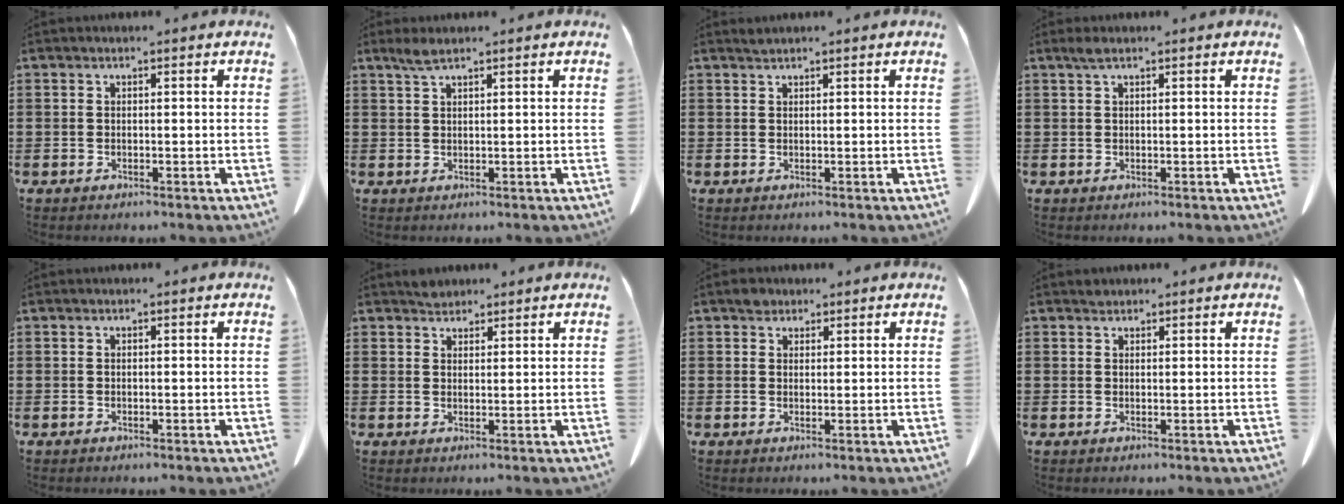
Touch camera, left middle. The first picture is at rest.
{"total": 2.2, "force": [1.5, 0.3, 1.6], "torque": [-0.035, 0.003, 0.026]}
{"total": 0.7, "force": [0.7, 0.1, 0.3], "torque": [-0.006, 0.000, 0.013]}
{"total": 1.3, "force": [0.6, 0.2, 1.1], "torque": [-0.025, 0.003, 0.010]}
{"total": 0.0}
{"total": 1.9, "force": [1.7, 0.7, 0.2], "torque": [0.001, -0.001, 0.032]}
{"total": 1.9, "force": [1.5, 1.1, 0.3], "torque": [-0.003, 0.002, 0.027]}
{"total": 0.8, "force": [0.7, 0.4, 0.0], "torque": [-0.001, 0.001, 0.013]}